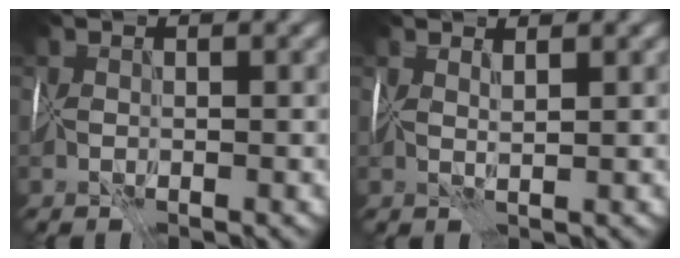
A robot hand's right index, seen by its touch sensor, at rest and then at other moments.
{"total": 2.0, "force": [1.7, -1.0, -0.3], "torque": [0.005, 0.006, 0.039]}